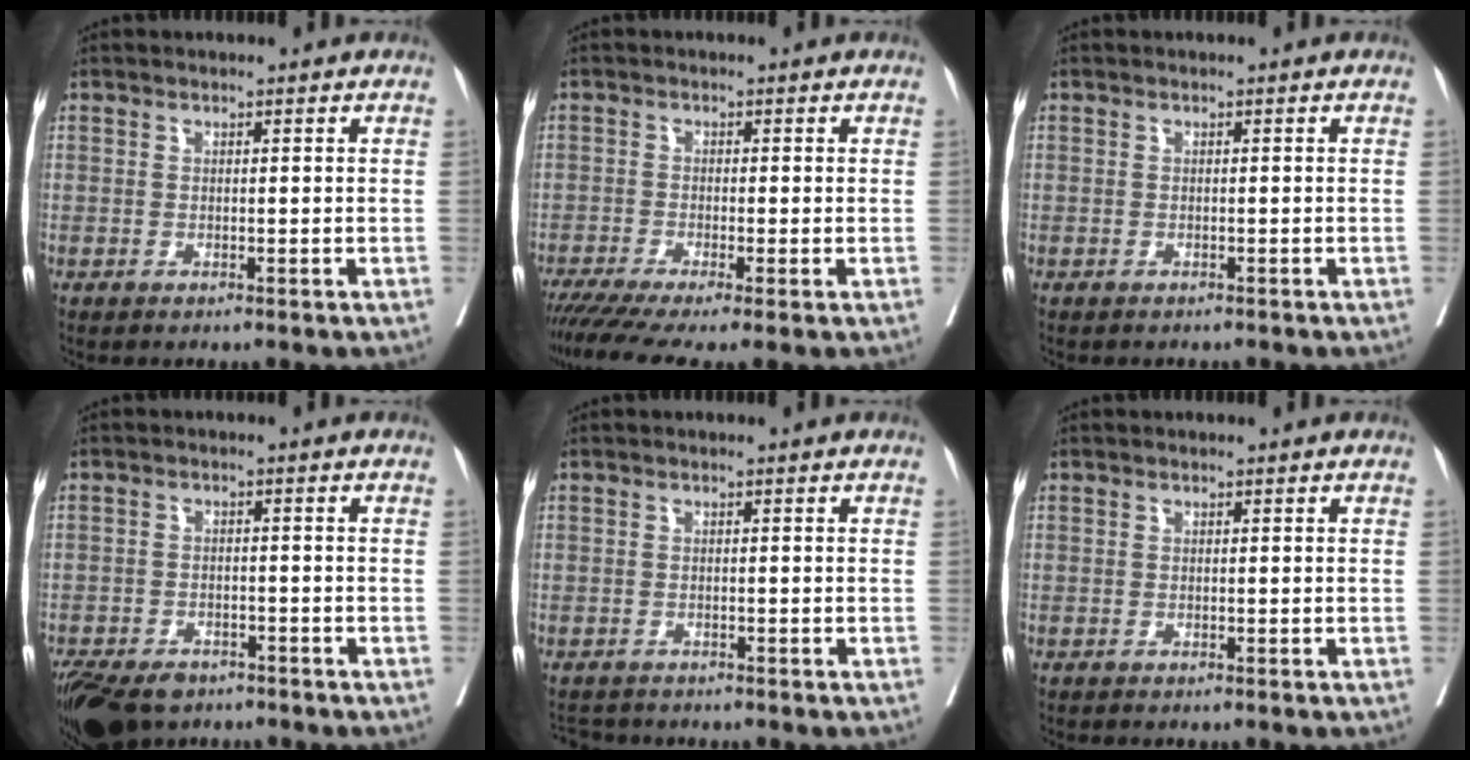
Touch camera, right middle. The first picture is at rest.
{"total": 8.0, "force": [-5.7, 0.9, 5.6], "torque": [-0.090, -0.015, -0.098]}
{"total": 1.5, "force": [-1.4, 0.4, 0.4], "torque": [-0.019, -0.005, -0.019]}
{"total": 11.7, "force": [-8.1, 6.4, 5.3], "torque": [-0.124, -0.019, -0.121]}
{"total": 2.9, "force": [-2.7, 0.9, 0.2], "torque": [-0.008, -0.010, -0.045]}
{"total": 0.0}